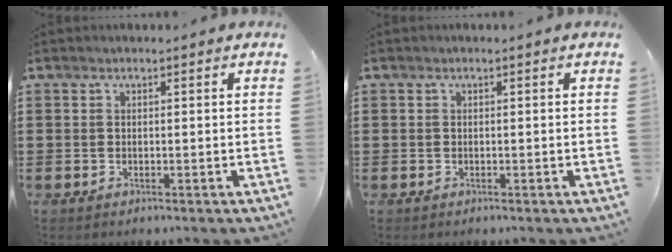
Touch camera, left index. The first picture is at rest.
{"total": 0.0}